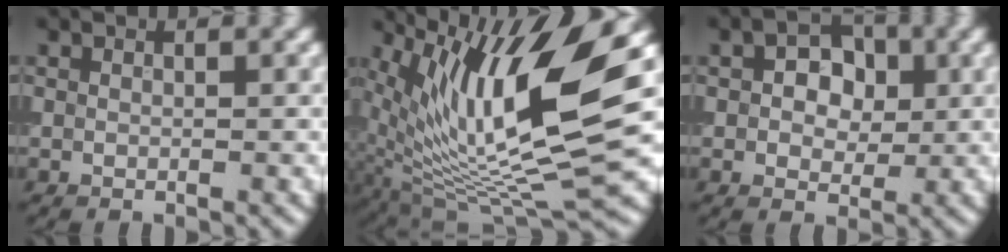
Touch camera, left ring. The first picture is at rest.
{"total": 14.9, "force": [4.2, 4.7, 13.4], "torque": [-0.248, -0.009, 0.086]}
{"total": 4.0, "force": [0.6, 2.9, 2.7], "torque": [-0.034, 0.005, -0.001]}